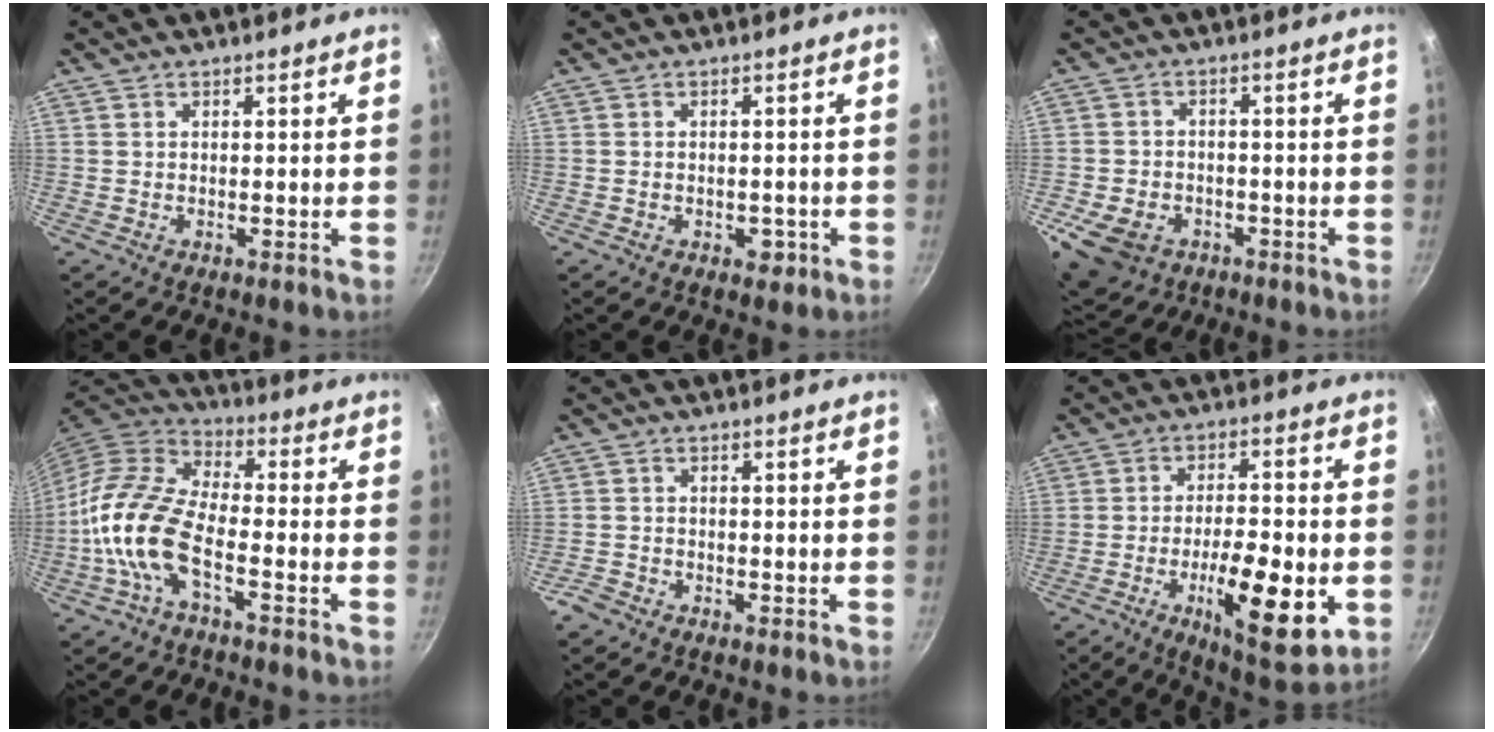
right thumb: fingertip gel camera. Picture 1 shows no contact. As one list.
[{"total": 2.7, "force": [-1.1, 1.8, 1.7], "torque": [-0.013, 0.007, -0.010]}, {"total": 10.3, "force": [-4.2, 7.7, 5.4], "torque": [-0.094, 0.020, -0.063]}, {"total": 14.1, "force": [-4.7, 6.4, 11.7], "torque": [-0.228, 0.039, -0.109]}, {"total": 2.4, "force": [-1.9, 1.4, 0.6], "torque": [-0.016, 0.017, -0.038]}, {"total": 16.7, "force": [-4.9, 5.6, 14.9], "torque": [-0.218, 0.009, -0.073]}]